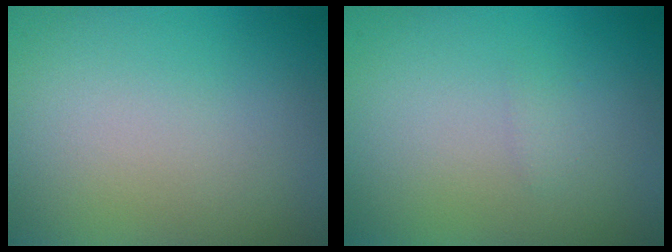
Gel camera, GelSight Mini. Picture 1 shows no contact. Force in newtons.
{"total": 0.5, "press": 0.5, "slide": 0.0}